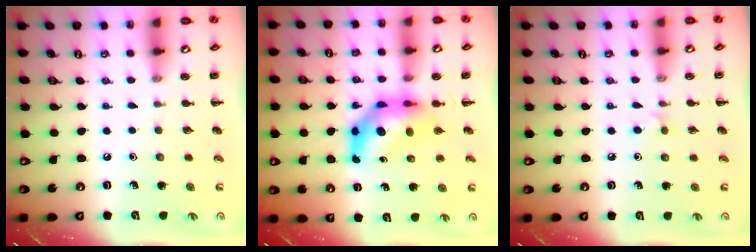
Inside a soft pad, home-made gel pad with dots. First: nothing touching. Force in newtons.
{"total": 7.6, "press": 7.2, "slide": 2.3}
{"total": 4.5, "press": 4.1, "slide": 1.8}